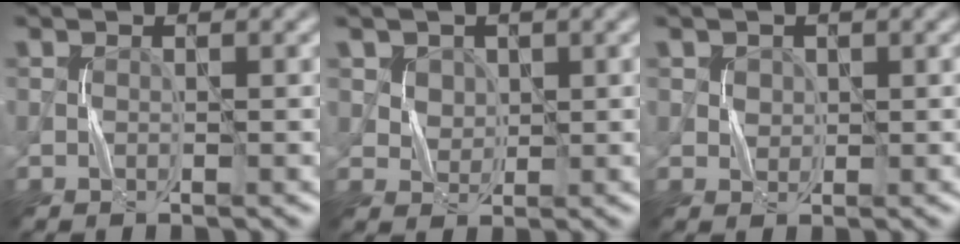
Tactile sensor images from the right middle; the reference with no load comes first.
{"total": 3.2, "force": [1.7, 2.4, 1.2], "torque": [-0.043, -0.002, 0.047]}
{"total": 1.3, "force": [0.6, 1.1, 0.3], "torque": [-0.008, -0.004, 0.021]}